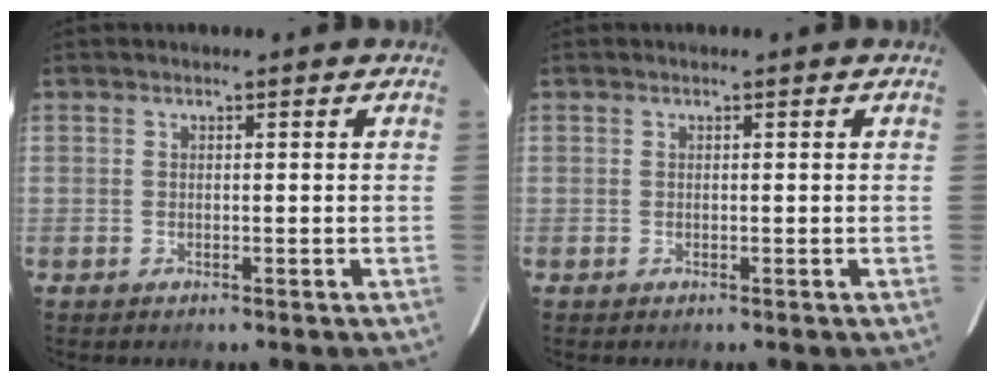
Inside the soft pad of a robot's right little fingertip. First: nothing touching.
{"total": 0.0}